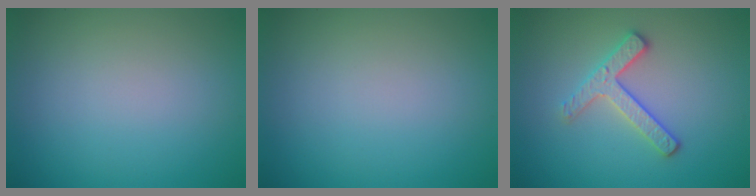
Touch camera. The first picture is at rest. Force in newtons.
{"total": 0.0}
{"total": 2.8, "press": 2.6, "slide": 1.1}